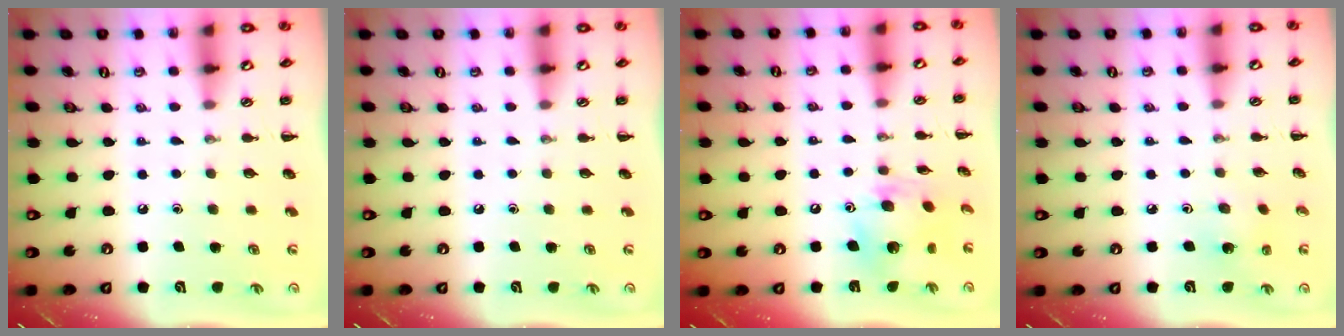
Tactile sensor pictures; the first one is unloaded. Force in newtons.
{"total": 0.0}
{"total": 10.4, "press": 10.4, "slide": 0.5}
{"total": 2.4, "press": 2.2, "slide": 0.8}